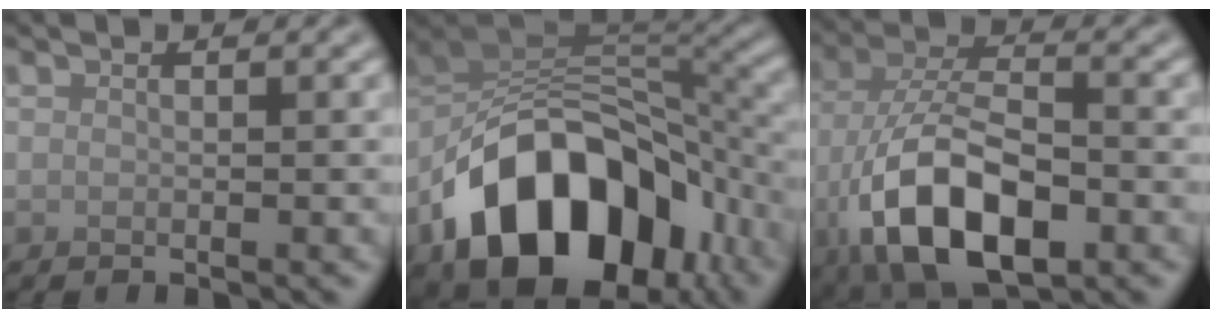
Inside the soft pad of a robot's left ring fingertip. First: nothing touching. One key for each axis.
{"total": 14.3, "fx": -7.2, "fy": 8.8, "fz": 8.6, "tx": -0.142, "ty": 0.006, "tz": -0.136}
{"total": 11.6, "fx": -4.6, "fy": 5.6, "fz": 9.1, "tx": -0.181, "ty": -0.008, "tz": -0.088}